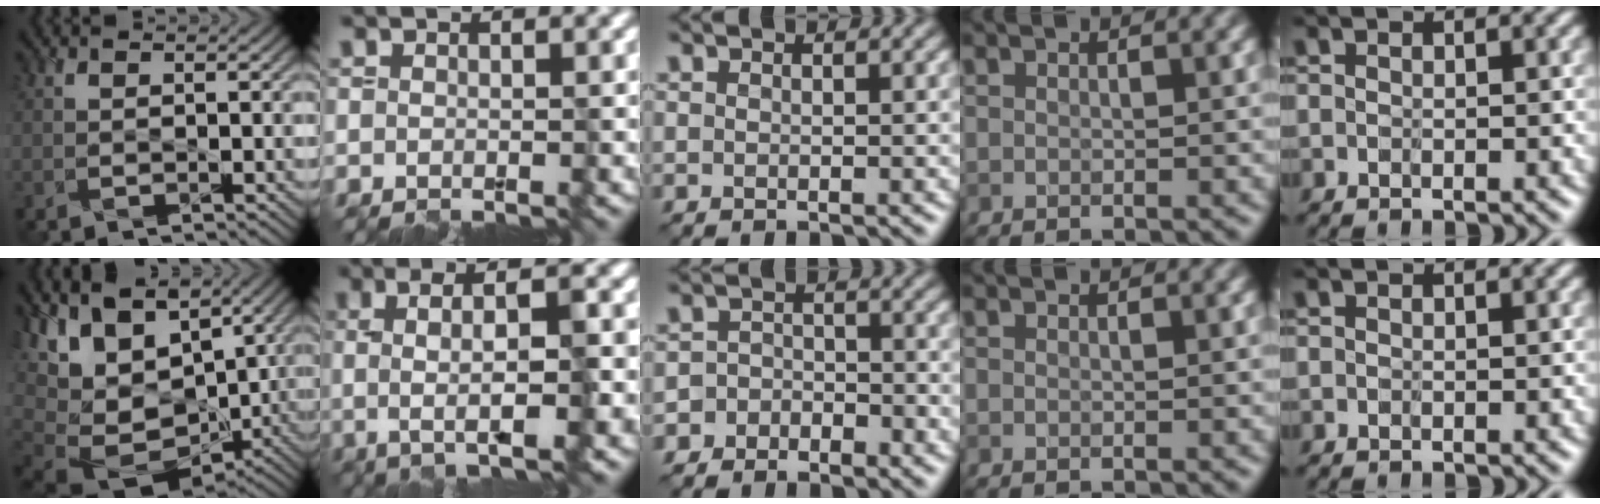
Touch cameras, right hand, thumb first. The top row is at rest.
{"thumb": {"total": 13.7, "force": [1.3, 9.5, 9.8], "torque": [-0.214, -0.008, 0.066]}, "index": {"total": 6.6, "force": [-0.3, 1.5, 6.4], "torque": [-0.101, 0.003, 0.002]}, "middle": {"total": 2.7, "force": [-2.1, 1.6, 0.4], "torque": [0.023, 0.010, -0.045]}}